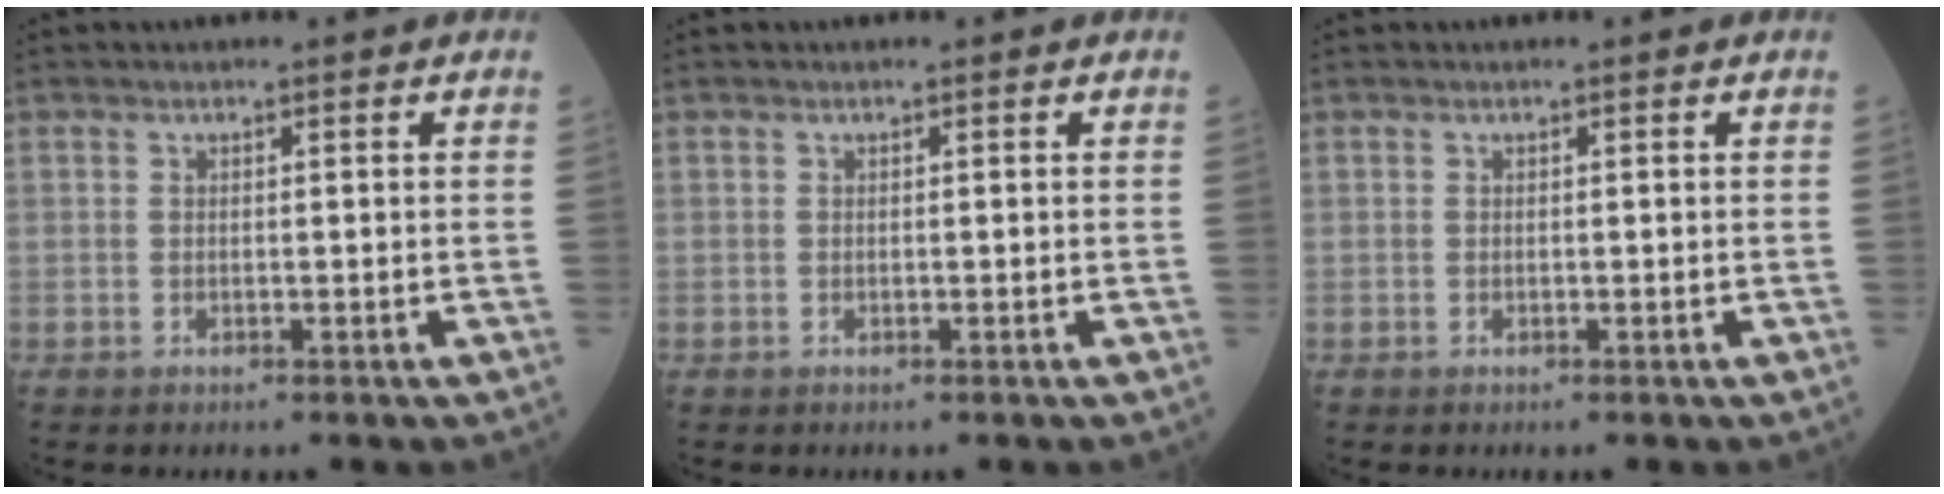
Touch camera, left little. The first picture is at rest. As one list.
[{"total": 0.0}, {"total": 0.0}]